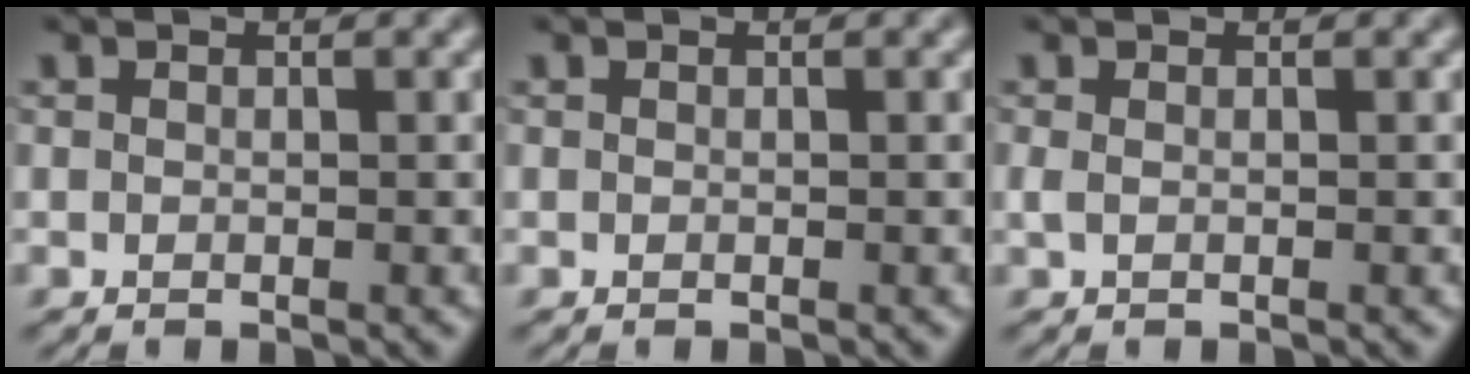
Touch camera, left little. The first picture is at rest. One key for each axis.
{"total": 0.0}
{"total": 0.7, "fx": 0.0, "fy": 0.4, "fz": 0.6, "tx": -0.022, "ty": 0.003, "tz": 0.000}